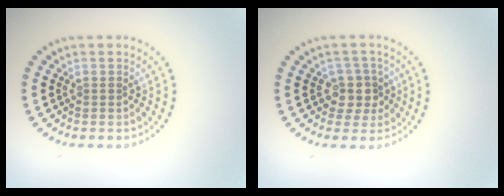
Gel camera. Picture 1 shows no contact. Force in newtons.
{"total": 2.5, "press": 2.0, "slide": 1.4}